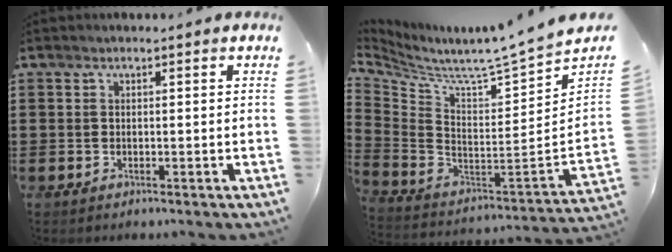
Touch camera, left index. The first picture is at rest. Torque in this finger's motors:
{"motor_torque": [-0.85, 0.14, -0.37, 0.02]}